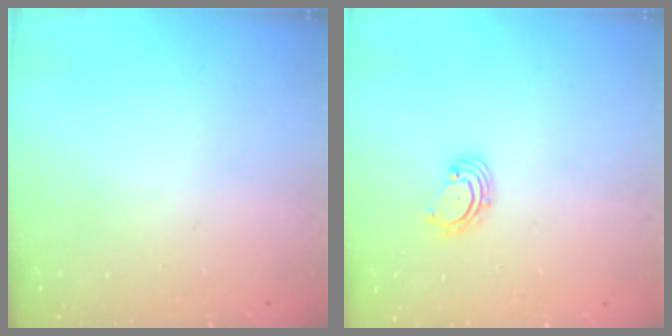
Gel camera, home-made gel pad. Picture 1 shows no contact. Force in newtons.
{"total": 2.2, "press": 2.1, "slide": 0.7}